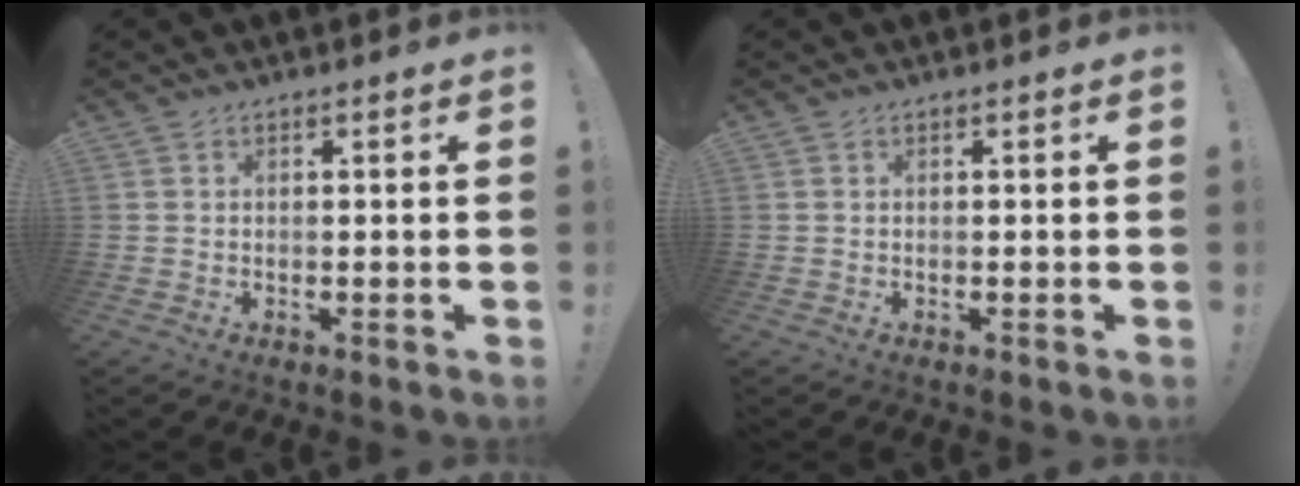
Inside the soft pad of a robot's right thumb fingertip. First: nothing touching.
{"total": 0.0}